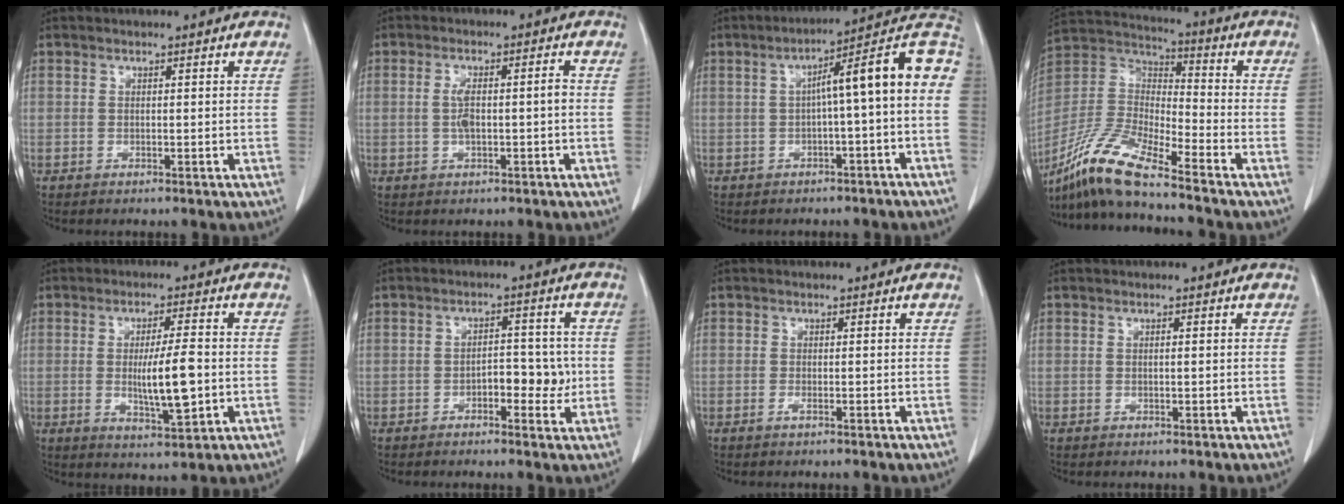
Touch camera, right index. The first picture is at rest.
{"total": 4.1, "force": [-0.4, 0.9, 4.0], "torque": [-0.085, 0.008, -0.005]}
{"total": 12.5, "force": [0.3, 0.5, 12.5], "torque": [-0.172, 0.047, -0.003]}
{"total": 13.0, "force": [-10.8, 0.8, 7.2], "torque": [-0.160, -0.004, -0.209]}
{"total": 8.1, "force": [-0.8, 1.1, 7.9], "torque": [-0.134, -0.011, -0.010]}
{"total": 5.0, "force": [-1.1, 2.5, 4.2], "torque": [-0.052, 0.013, -0.014]}
{"total": 0.6, "force": [-0.4, 0.0, 0.4], "torque": [-0.009, -0.001, -0.008]}
{"total": 0.0}